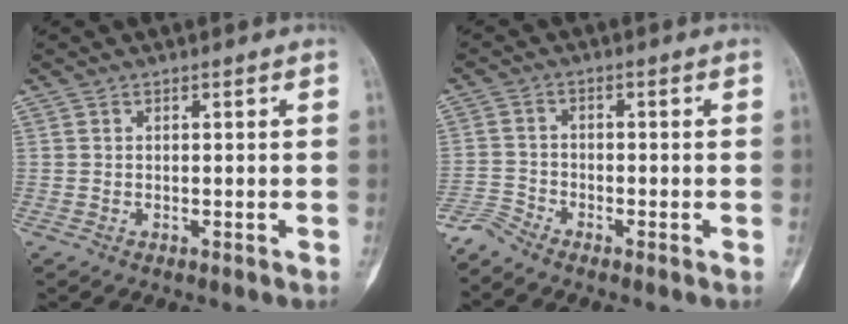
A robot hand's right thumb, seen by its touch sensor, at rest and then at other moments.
{"total": 3.2, "force": [-3.2, 0.2, 0.1], "torque": [-0.008, -0.008, -0.075]}